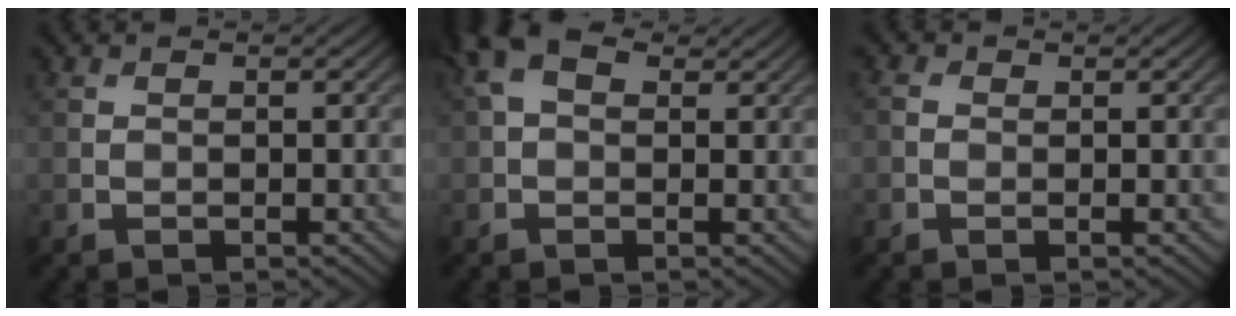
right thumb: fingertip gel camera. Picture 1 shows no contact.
{"total": 5.5, "force": [2.0, 3.4, 3.9], "torque": [-0.083, 0.015, 0.028]}
{"total": 1.0, "force": [0.0, 0.9, 0.5], "torque": [-0.010, 0.000, -0.004]}